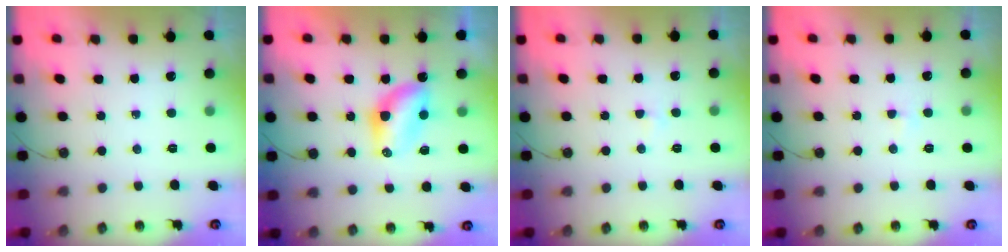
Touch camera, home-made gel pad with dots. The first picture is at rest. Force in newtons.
{"total": 6.6, "press": 6.6, "slide": 0.3}
{"total": 1.6, "press": 1.6, "slide": 0.2}
{"total": 2.1, "press": 2.1, "slide": 0.4}